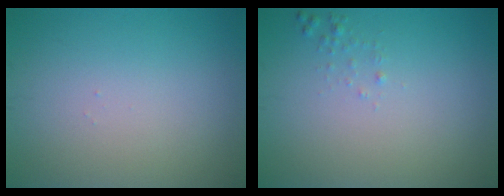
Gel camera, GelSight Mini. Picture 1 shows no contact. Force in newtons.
{"total": 0.6, "press": 0.6, "slide": 0.0}